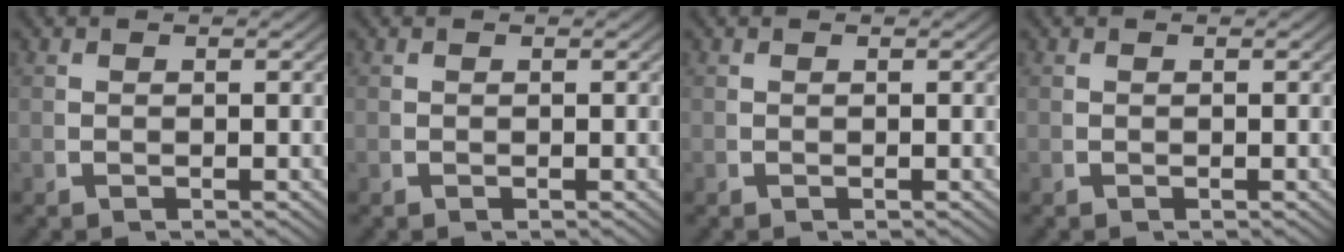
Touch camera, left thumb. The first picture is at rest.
{"total": 0.0}
{"total": 0.0}
{"total": 0.0}